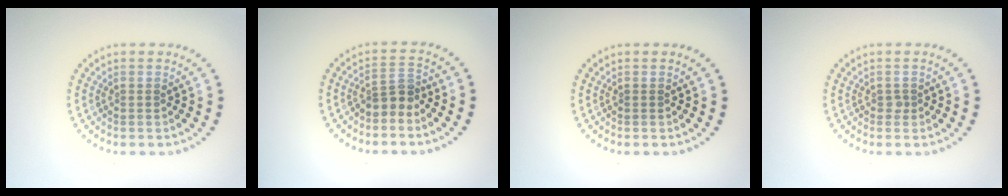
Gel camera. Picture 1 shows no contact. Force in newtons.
{"total": 2.3, "press": 1.8, "slide": 1.5}
{"total": 0.0}
{"total": 0.6, "press": 0.5, "slide": 0.4}